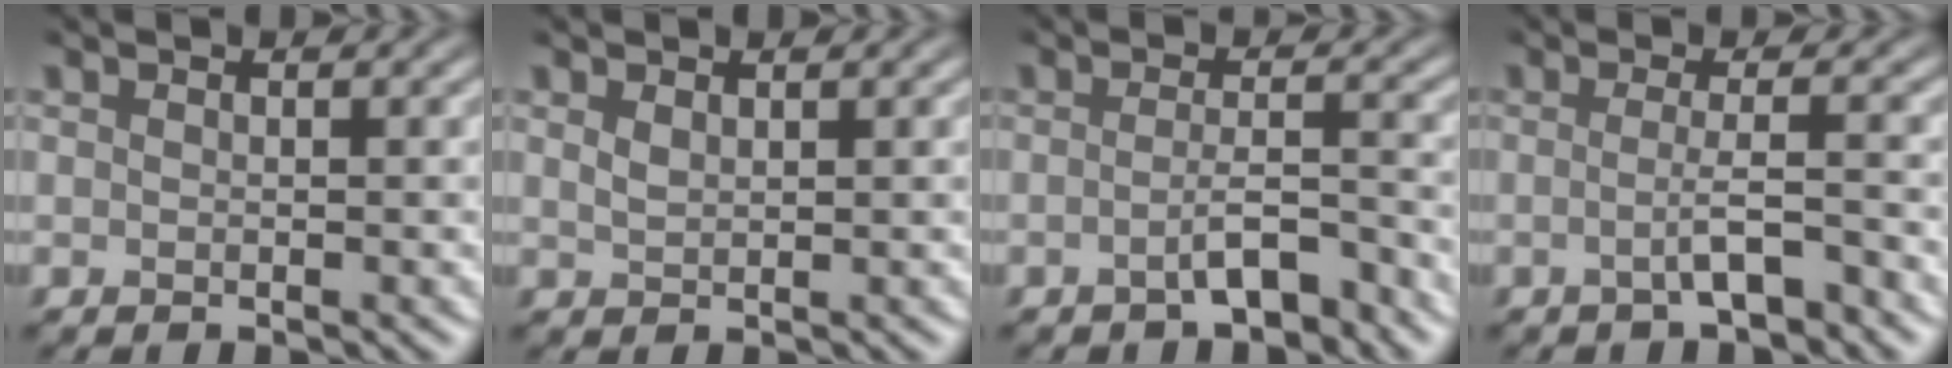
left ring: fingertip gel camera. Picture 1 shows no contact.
{"total": 1.0, "force": [0.6, 0.4, 0.6], "torque": [-0.018, 0.000, 0.014]}
{"total": 2.7, "force": [-1.6, 0.5, 2.2], "torque": [-0.034, 0.009, -0.033]}
{"total": 2.8, "force": [-0.8, 0.5, 2.6], "torque": [-0.040, 0.002, -0.021]}